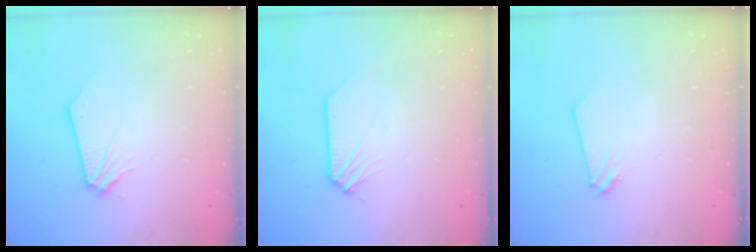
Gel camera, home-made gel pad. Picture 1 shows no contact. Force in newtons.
{"total": 0.0}
{"total": 0.0}